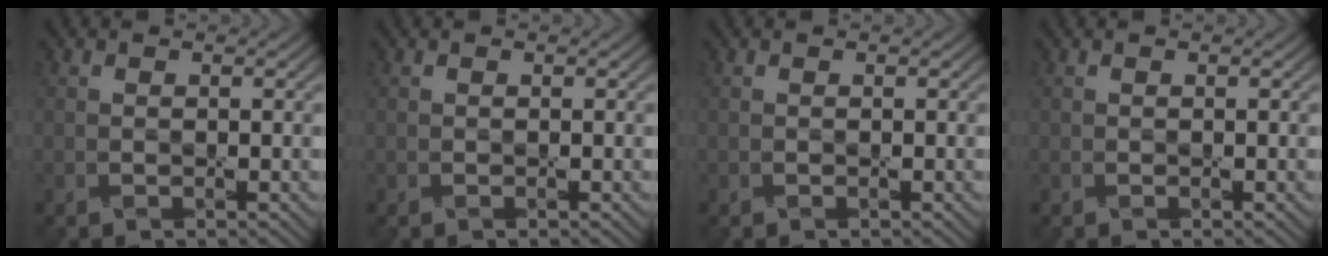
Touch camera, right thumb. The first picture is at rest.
{"total": 0.0}
{"total": 0.0}
{"total": 0.0}